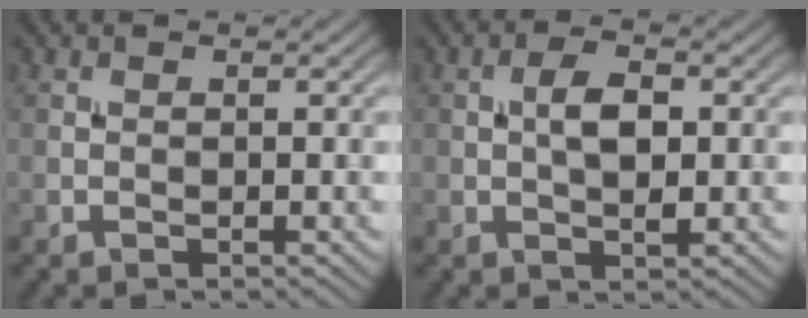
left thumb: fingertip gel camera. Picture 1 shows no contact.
{"total": 4.1, "force": [0.3, 1.9, 3.6], "torque": [-0.071, 0.003, 0.003]}